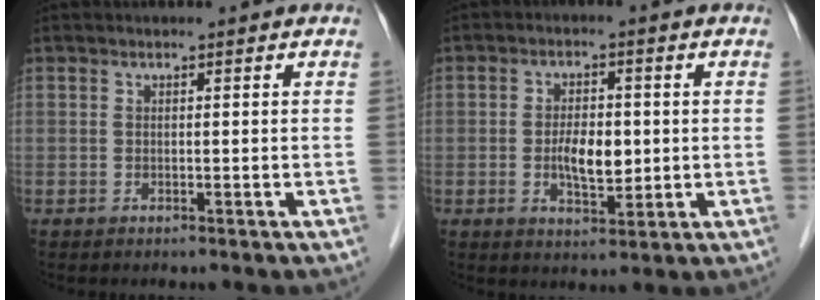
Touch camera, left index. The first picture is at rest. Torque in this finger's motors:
{"motor_torque": [0.13, 0.08, 0.14, 0.07]}